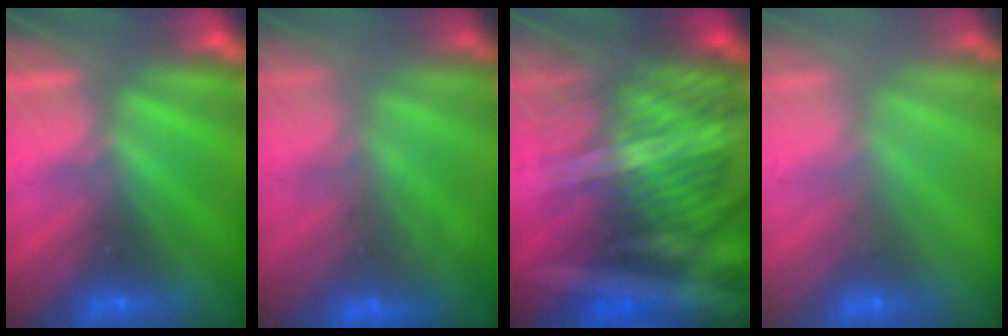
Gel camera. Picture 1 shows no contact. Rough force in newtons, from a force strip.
{"total": 7.7}
{"total": 8.0}
{"total": 2.5}